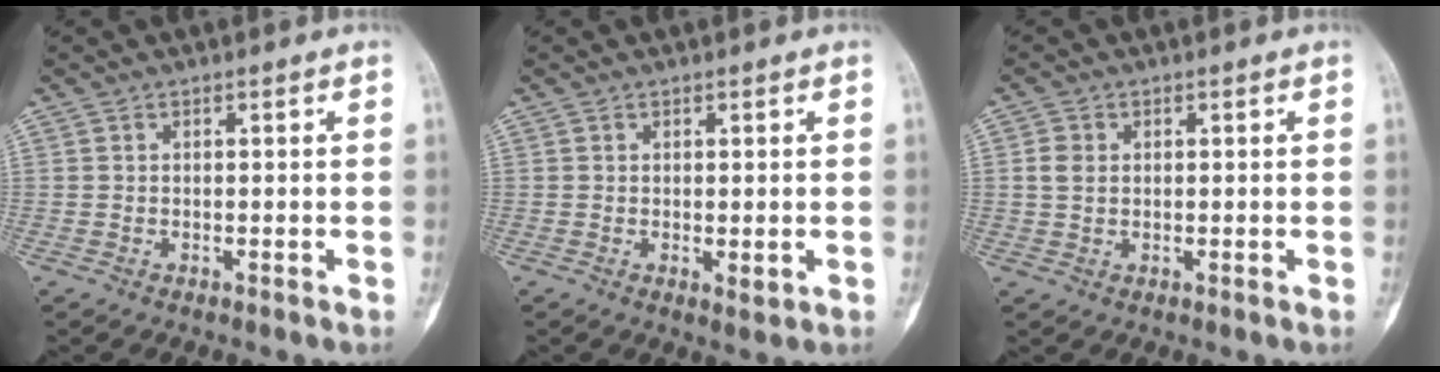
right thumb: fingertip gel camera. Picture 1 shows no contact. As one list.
[{"total": 1.8, "force": [-0.2, 0.8, 1.7], "torque": [-0.029, -0.007, 0.001]}, {"total": 2.8, "force": [0.5, 2.2, 1.7], "torque": [-0.029, 0.002, 0.010]}]